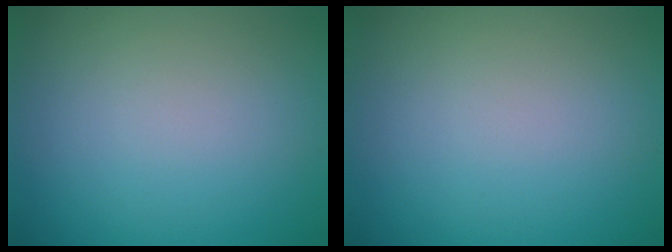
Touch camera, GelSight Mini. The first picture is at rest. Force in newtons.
{"total": 0.0}